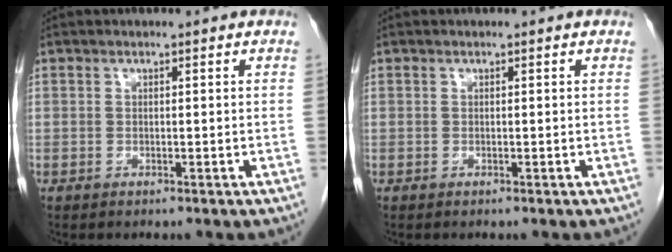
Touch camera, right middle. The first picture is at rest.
{"total": 0.0}